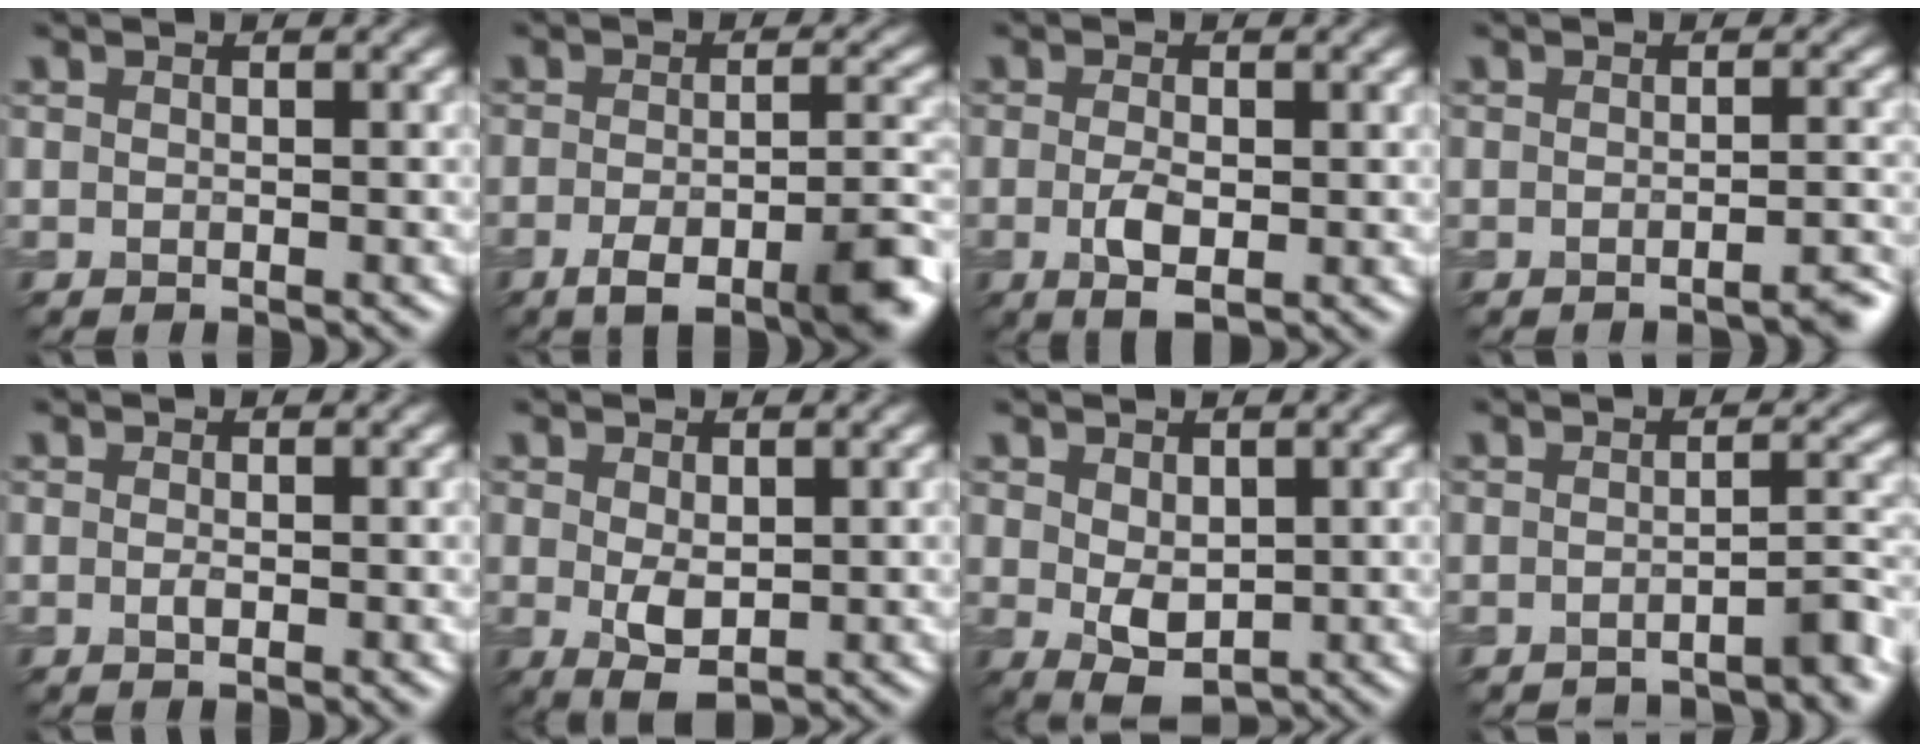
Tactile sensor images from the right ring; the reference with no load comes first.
{"total": 7.1, "force": [-3.8, 2.1, 5.6], "torque": [-0.089, -0.005, -0.061]}
{"total": 3.0, "force": [-0.5, 1.3, 2.6], "torque": [-0.053, -0.006, -0.007]}
{"total": 2.0, "force": [-1.4, 0.4, 1.4], "torque": [-0.006, 0.006, -0.026]}
{"total": 0.9, "force": [-0.1, 0.2, 0.9], "torque": [-0.017, -0.004, -0.002]}
{"total": 2.9, "force": [0.3, 1.5, 2.4], "torque": [-0.047, -0.004, 0.010]}
{"total": 3.2, "force": [0.4, 2.0, 2.5], "torque": [-0.048, -0.004, 0.015]}
{"total": 3.6, "force": [-3.2, 0.4, 1.6], "torque": [-0.017, 0.005, -0.048]}